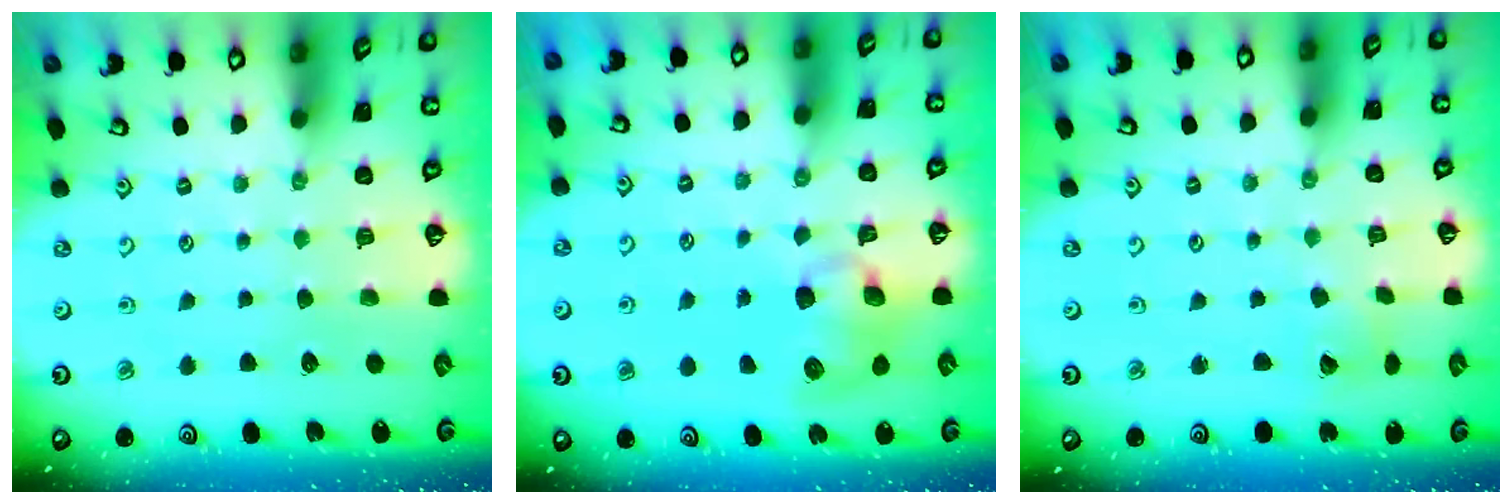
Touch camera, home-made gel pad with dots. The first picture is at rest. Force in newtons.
{"total": 8.6, "press": 8.5, "slide": 1.3}
{"total": 2.6, "press": 2.6, "slide": 0.3}